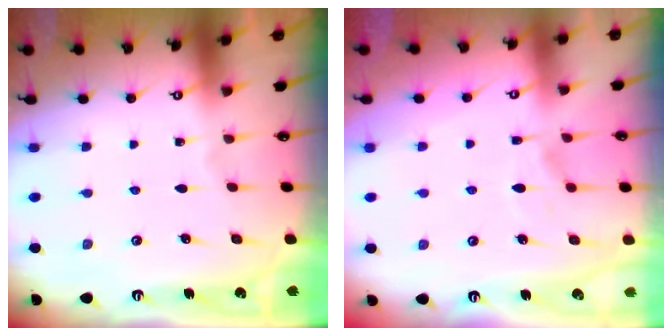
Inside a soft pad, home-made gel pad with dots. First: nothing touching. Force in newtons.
{"total": 1.2, "press": 0.0, "slide": 1.2}